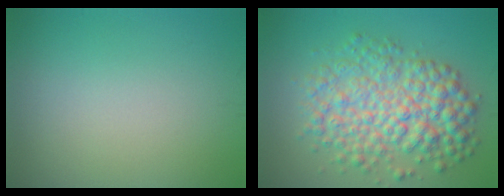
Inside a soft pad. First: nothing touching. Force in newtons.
{"total": 7.4, "press": 7.4, "slide": 0.1}